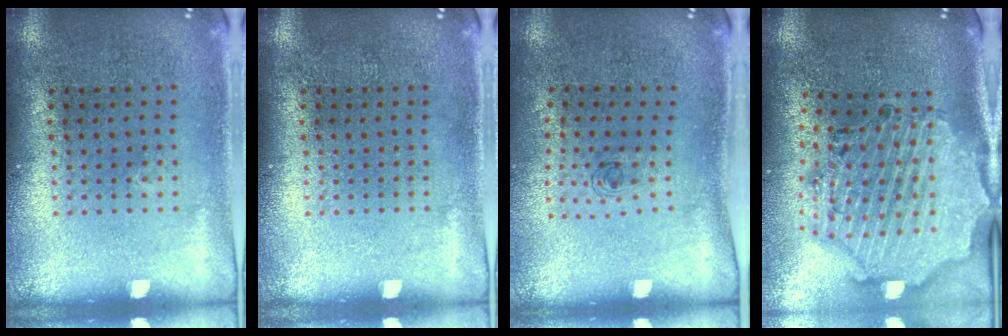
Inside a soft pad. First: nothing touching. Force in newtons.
{"total": 0.0}
{"total": 0.6, "press": 0.2, "slide": 0.6}
{"total": 2.7, "press": 2.4, "slide": 1.1}